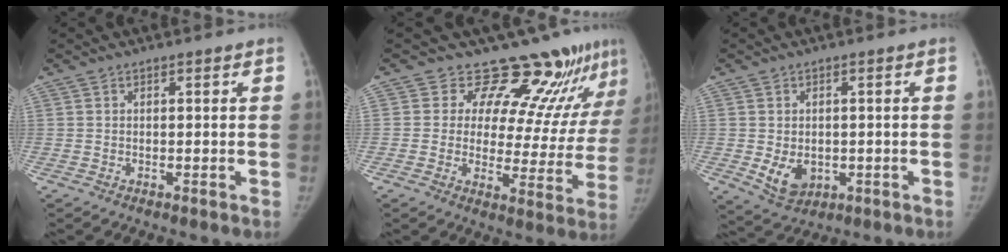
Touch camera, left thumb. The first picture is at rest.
{"total": 16.2, "force": [13.9, 5.6, 6.1], "torque": [-0.022, -0.102, 0.170]}
{"total": 5.9, "force": [-0.9, 4.4, 3.8], "torque": [-0.045, -0.010, 0.002]}